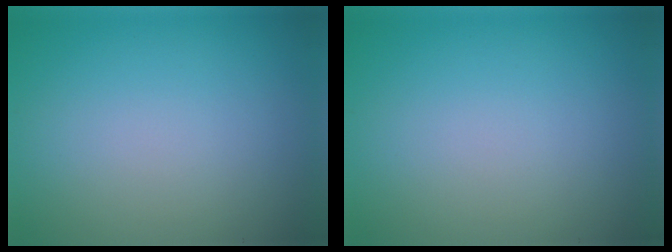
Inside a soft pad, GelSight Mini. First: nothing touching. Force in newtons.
{"total": 0.0}